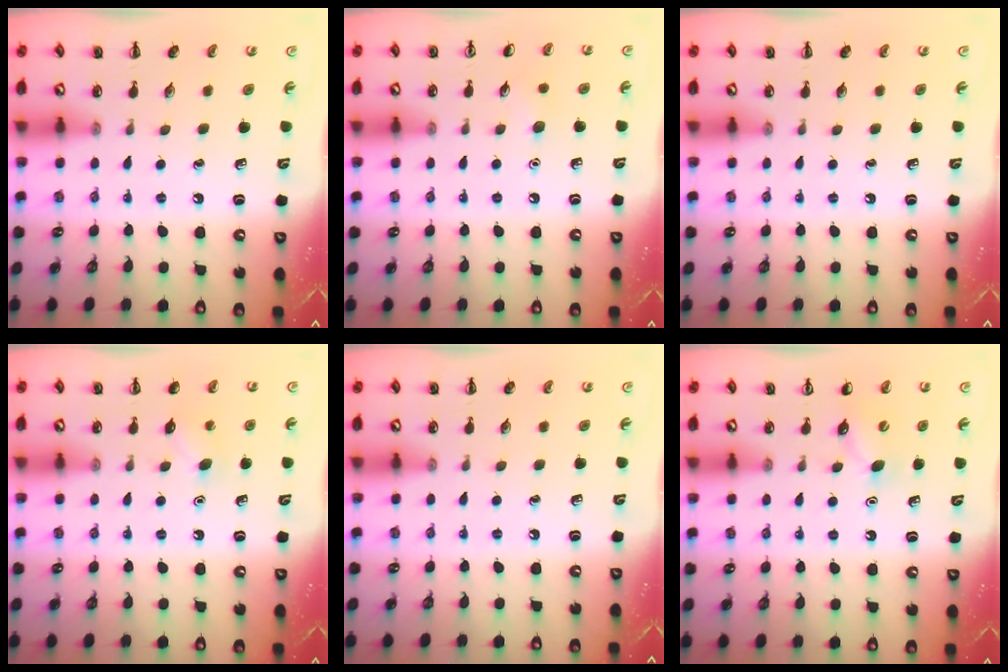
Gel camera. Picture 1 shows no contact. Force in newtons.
{"total": 4.1, "press": 3.9, "slide": 1.3}
{"total": 0.0}
{"total": 5.7, "press": 5.5, "slide": 1.4}
{"total": 0.0}
{"total": 6.1, "press": 5.8, "slide": 1.8}